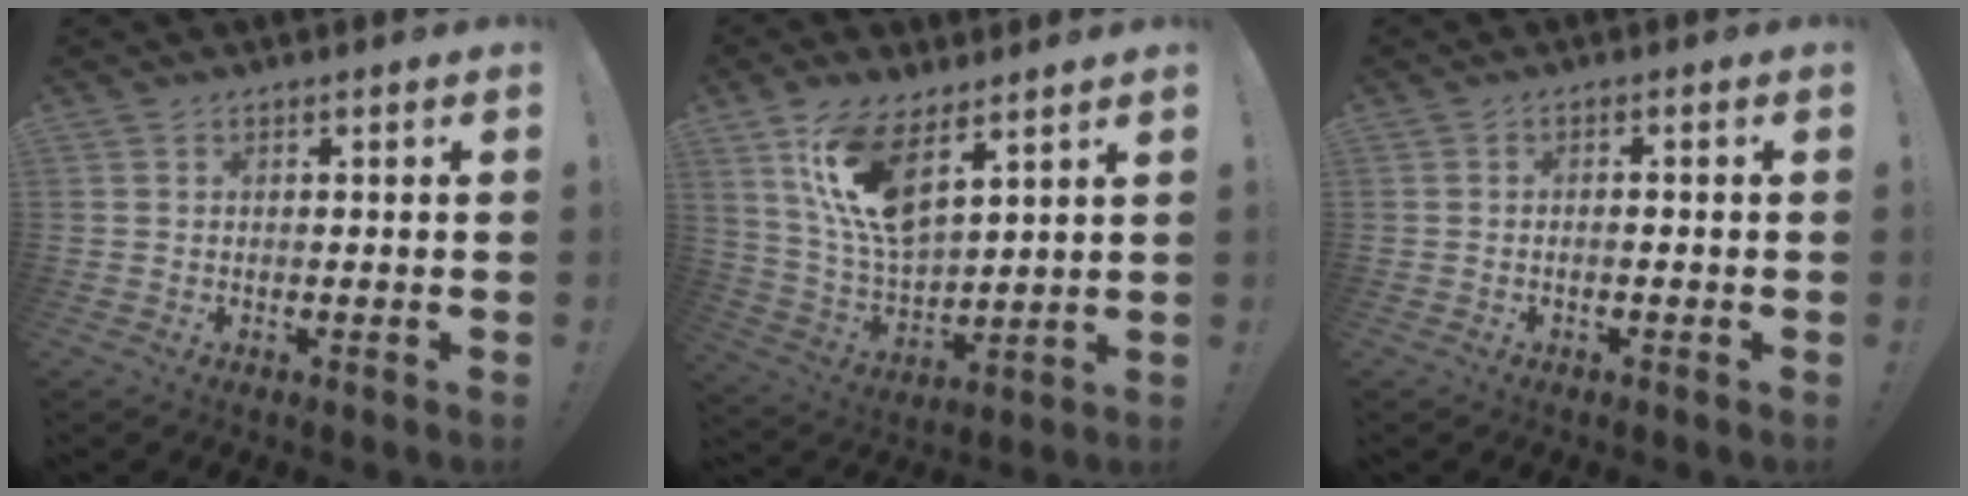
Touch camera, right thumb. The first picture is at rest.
{"total": 14.6, "force": [9.0, 5.8, 10.0], "torque": [-0.208, -0.049, 0.163]}
{"total": 1.3, "force": [-0.9, 0.2, 0.9], "torque": [-0.016, 0.002, -0.015]}